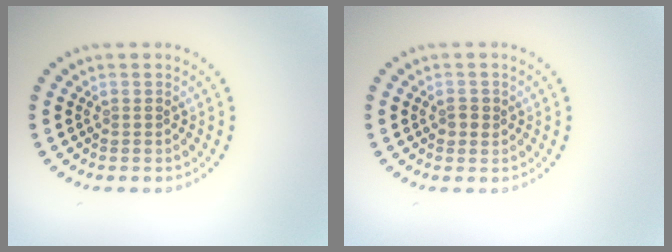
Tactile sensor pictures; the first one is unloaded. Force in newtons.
{"total": 1.2, "press": 1.2, "slide": 0.1}